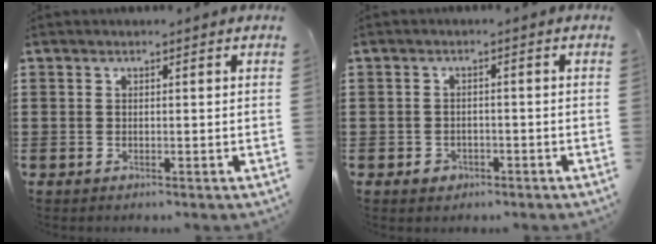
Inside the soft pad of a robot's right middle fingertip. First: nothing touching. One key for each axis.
{"total": 1.6, "fx": -1.0, "fy": 1.2, "fz": 0.5, "tx": -0.013, "ty": 0.002, "tz": -0.022}